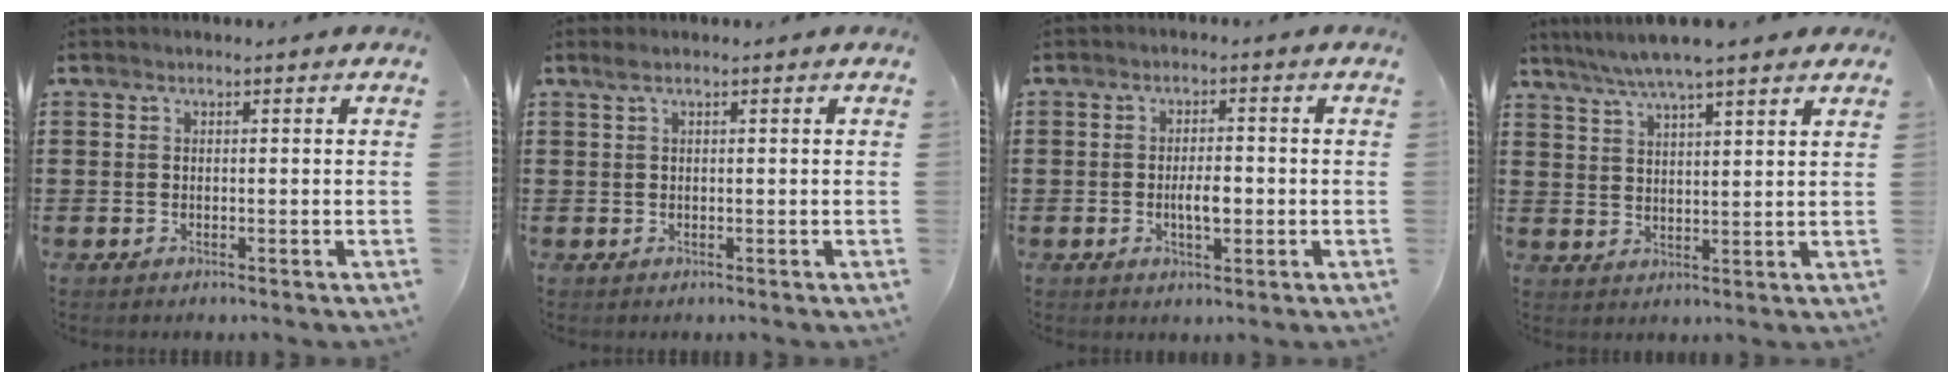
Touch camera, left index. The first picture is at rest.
{"total": 0.9, "force": [0.4, 0.0, 0.8], "torque": [-0.015, 0.001, 0.007]}
{"total": 3.7, "force": [-0.6, 1.4, 3.4], "torque": [-0.055, 0.000, -0.012]}
{"total": 5.7, "force": [4.8, 0.4, 3.1], "torque": [-0.074, -0.012, 0.083]}